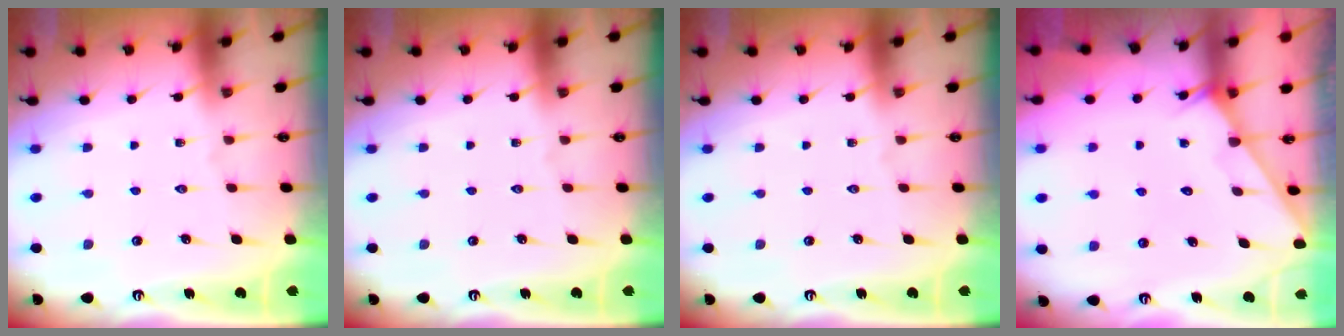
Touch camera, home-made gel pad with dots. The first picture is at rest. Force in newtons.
{"total": 0.0}
{"total": 0.0}
{"total": 2.7, "press": 2.7, "slide": 0.2}